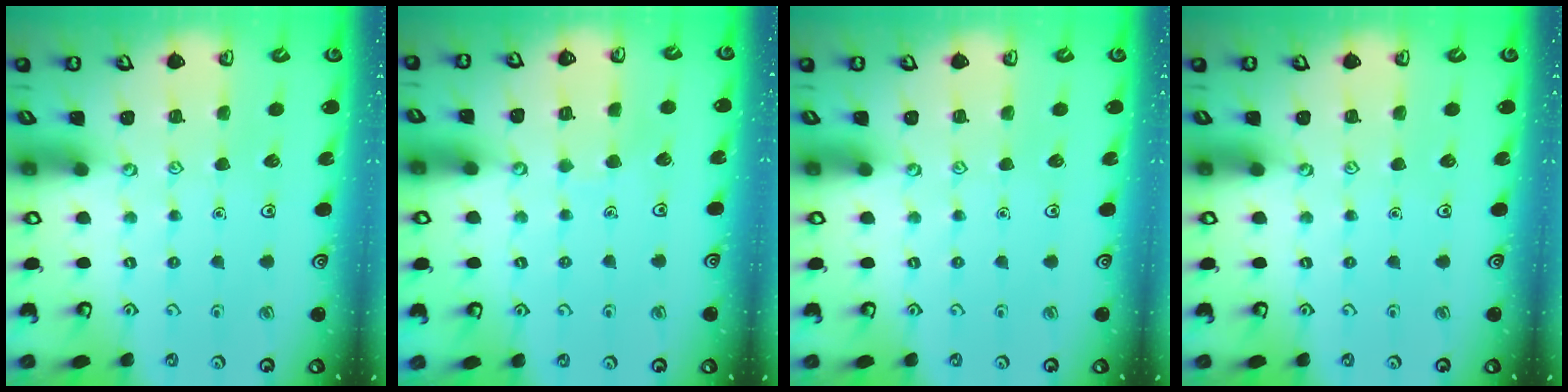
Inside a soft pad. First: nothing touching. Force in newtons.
{"total": 2.4, "press": 2.4, "slide": 0.1}
{"total": 0.0}
{"total": 0.0}